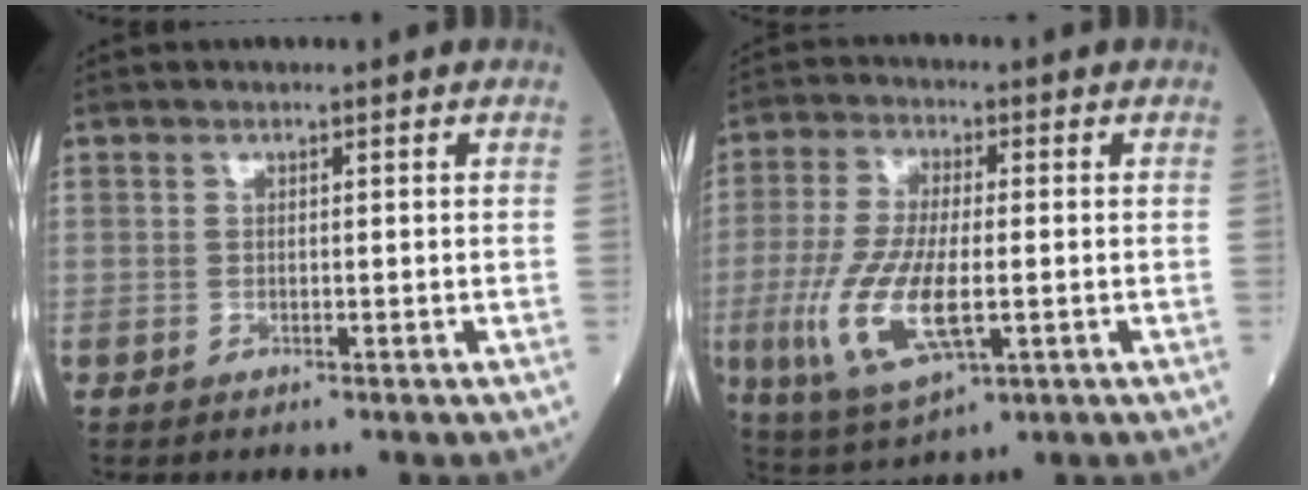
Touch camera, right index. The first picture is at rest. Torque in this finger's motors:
{"motor_torque": [1.26, -0.88, 1.02, 0.21]}